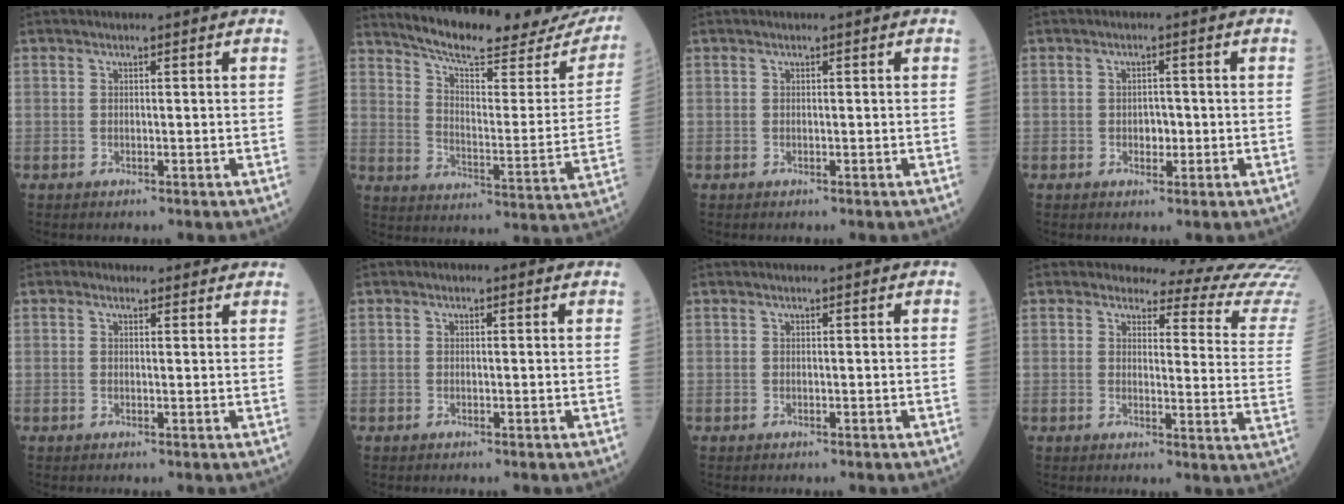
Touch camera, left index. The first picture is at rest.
{"total": 25.0, "force": [22.6, 3.4, 10.0], "torque": [-0.150, -0.068, 0.291]}
{"total": 0.0}
{"total": 2.0, "force": [-0.4, 1.3, 1.4], "torque": [-0.019, 0.004, -0.005]}
{"total": 2.4, "force": [1.9, 1.4, 0.5], "torque": [-0.005, 0.012, 0.017]}
{"total": 0.5, "force": [0.1, 0.4, 0.3], "torque": [-0.005, 0.003, -0.005]}
{"total": 0.0}
{"total": 16.7, "force": [16.3, 2.6, 2.9], "torque": [-0.009, -0.122, 0.142]}